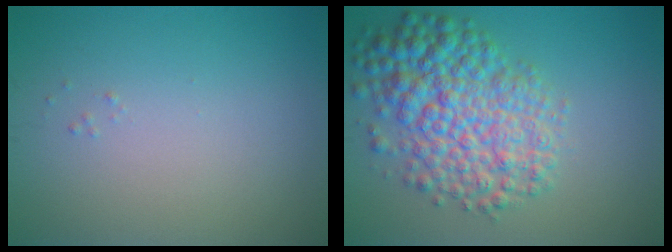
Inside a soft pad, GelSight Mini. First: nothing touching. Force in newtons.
{"total": 7.7, "press": 7.7, "slide": 0.2}